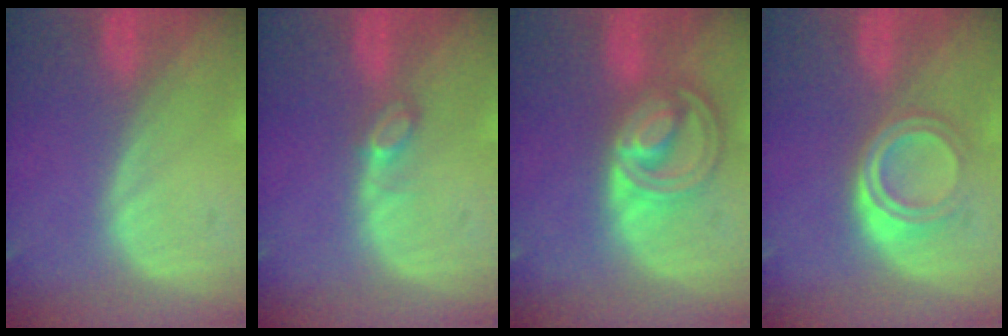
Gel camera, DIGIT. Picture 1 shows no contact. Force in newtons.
{"total": 2.2, "press": 2.2, "slide": 0.3}
{"total": 8.7, "press": 7.3, "slide": 4.7}
{"total": 5.3, "press": 4.5, "slide": 2.6}